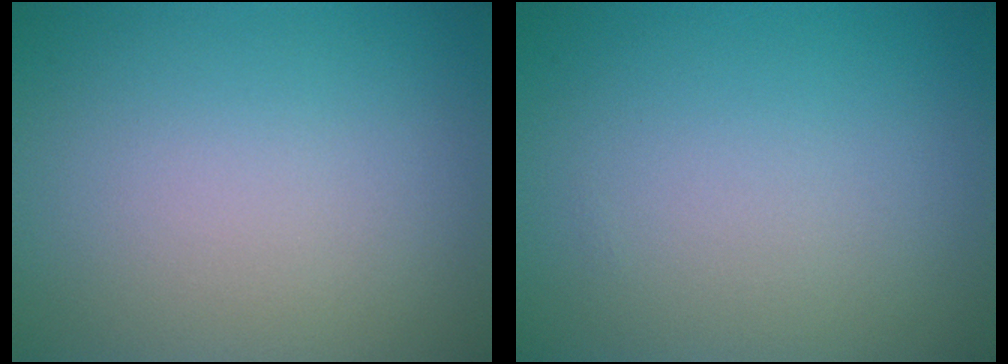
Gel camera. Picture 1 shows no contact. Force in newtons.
{"total": 0.0}